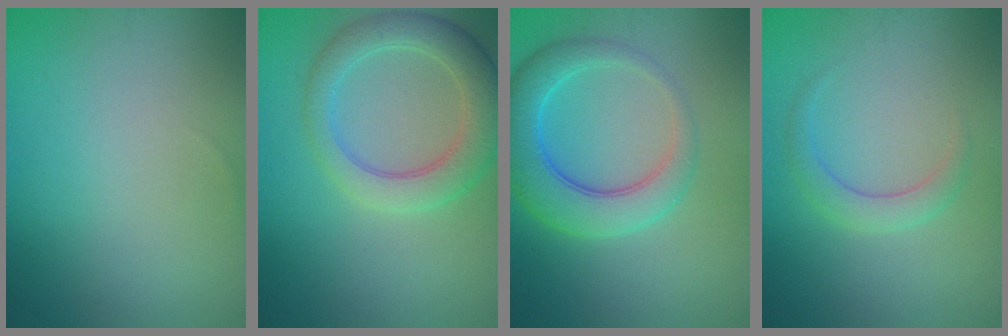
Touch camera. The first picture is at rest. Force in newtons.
{"total": 5.0, "press": 4.9, "slide": 0.4}
{"total": 5.4, "press": 5.4, "slide": 0.2}
{"total": 1.9, "press": 1.9, "slide": 0.1}